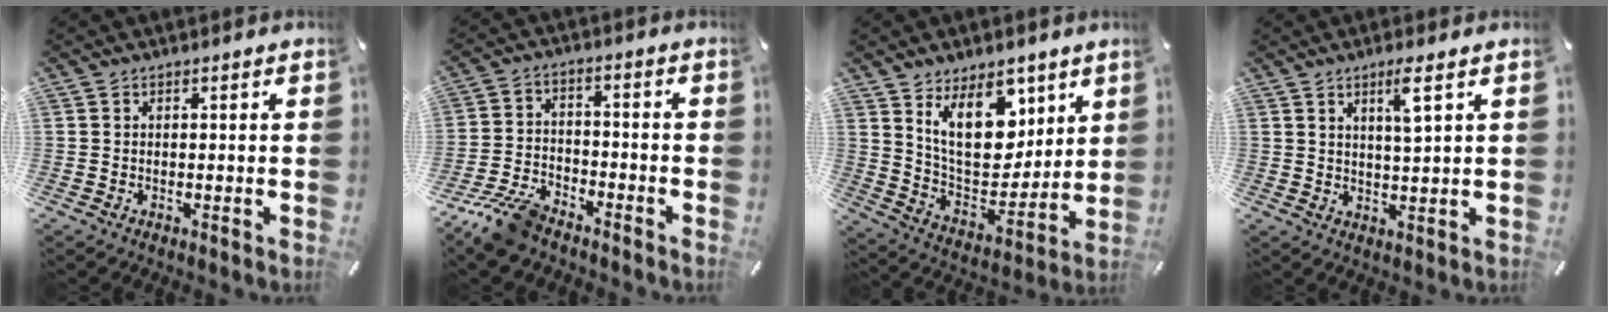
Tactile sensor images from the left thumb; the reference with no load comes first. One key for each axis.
{"total": 10.0, "fx": -8.1, "fy": 4.0, "fz": 4.2, "tx": -0.082, "ty": 0.040, "tz": -0.154}
{"total": 16.8, "fx": 8.9, "fy": 9.9, "fz": 10.3, "tx": -0.175, "ty": -0.042, "tz": 0.165}
{"total": 5.0, "fx": 2.7, "fy": 0.5, "fz": 4.2, "tx": -0.081, "ty": -0.004, "tz": 0.043}